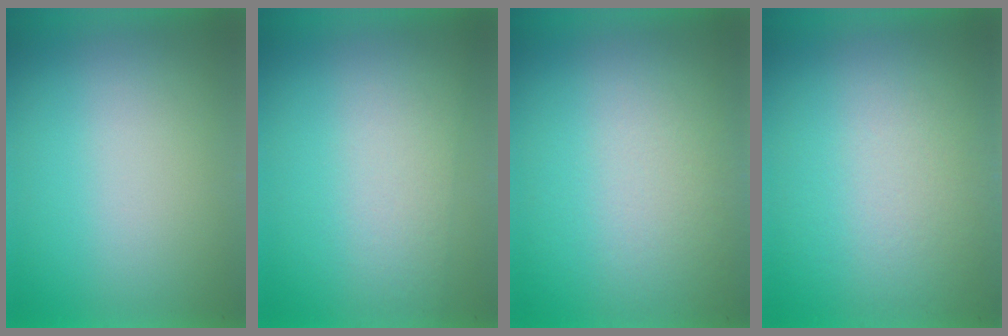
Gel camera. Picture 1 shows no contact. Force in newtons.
{"total": 2.0}
{"total": 2.6}
{"total": 4.1}